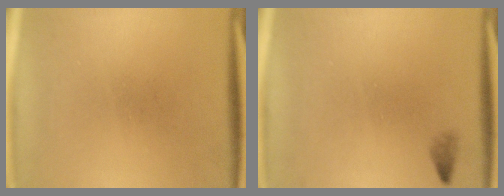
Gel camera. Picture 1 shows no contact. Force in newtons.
{"total": 0.8}